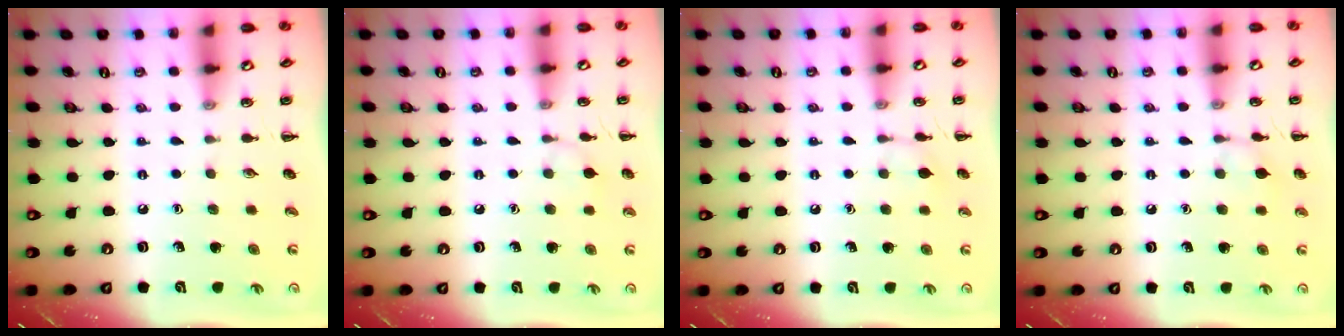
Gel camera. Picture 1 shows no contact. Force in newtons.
{"total": 5.6, "press": 5.3, "slide": 1.8}
{"total": 5.6, "press": 5.5, "slide": 1.0}
{"total": 5.8, "press": 5.5, "slide": 2.0}